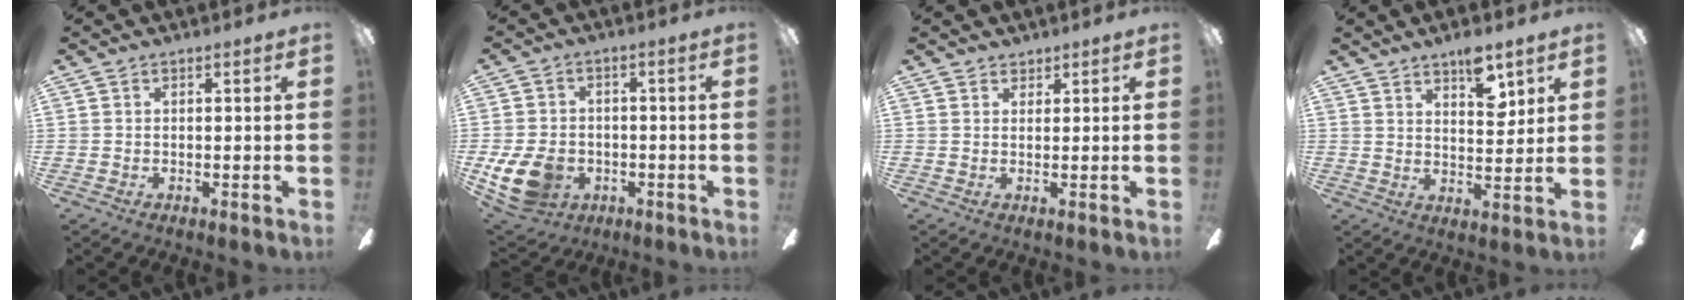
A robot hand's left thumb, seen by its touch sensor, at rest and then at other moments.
{"total": 12.2, "force": [-4.3, 8.8, 7.3], "torque": [-0.161, 0.021, -0.077]}
{"total": 1.4, "force": [1.2, 0.6, 0.0], "torque": [0.008, -0.004, 0.022]}
{"total": 8.4, "force": [5.7, 3.4, 5.1], "torque": [-0.057, -0.033, 0.093]}